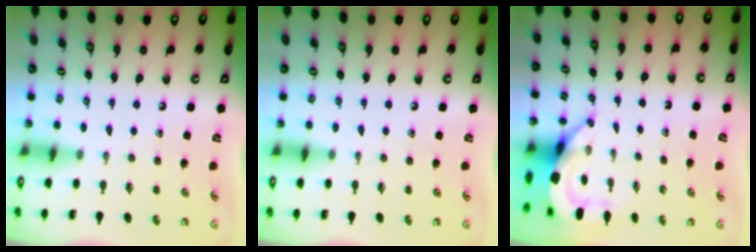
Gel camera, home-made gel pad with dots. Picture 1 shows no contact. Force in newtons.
{"total": 0.0}
{"total": 5.3, "press": 5.2, "slide": 0.5}